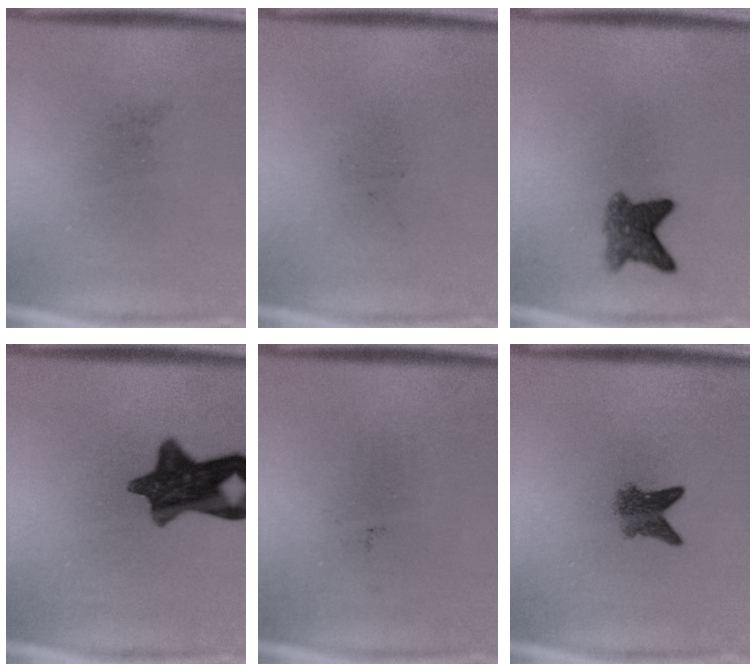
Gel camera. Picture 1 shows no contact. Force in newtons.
{"total": 0.0}
{"total": 4.1}
{"total": 11.0}
{"total": 0.0}
{"total": 3.4}